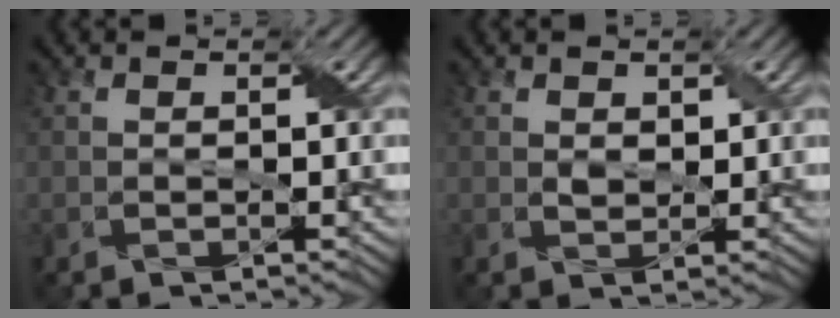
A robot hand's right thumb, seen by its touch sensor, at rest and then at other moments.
{"total": 1.4, "force": [0.7, 0.9, 0.8], "torque": [-0.019, -0.002, 0.015]}